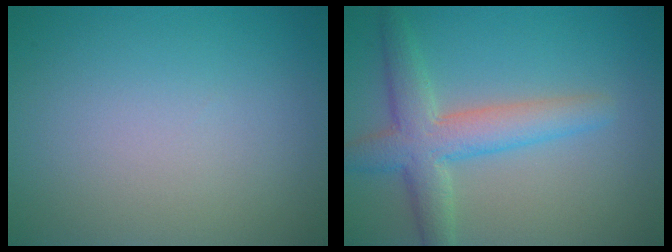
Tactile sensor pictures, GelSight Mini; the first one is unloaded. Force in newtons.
{"total": 5.0, "press": 5.0, "slide": 0.3}